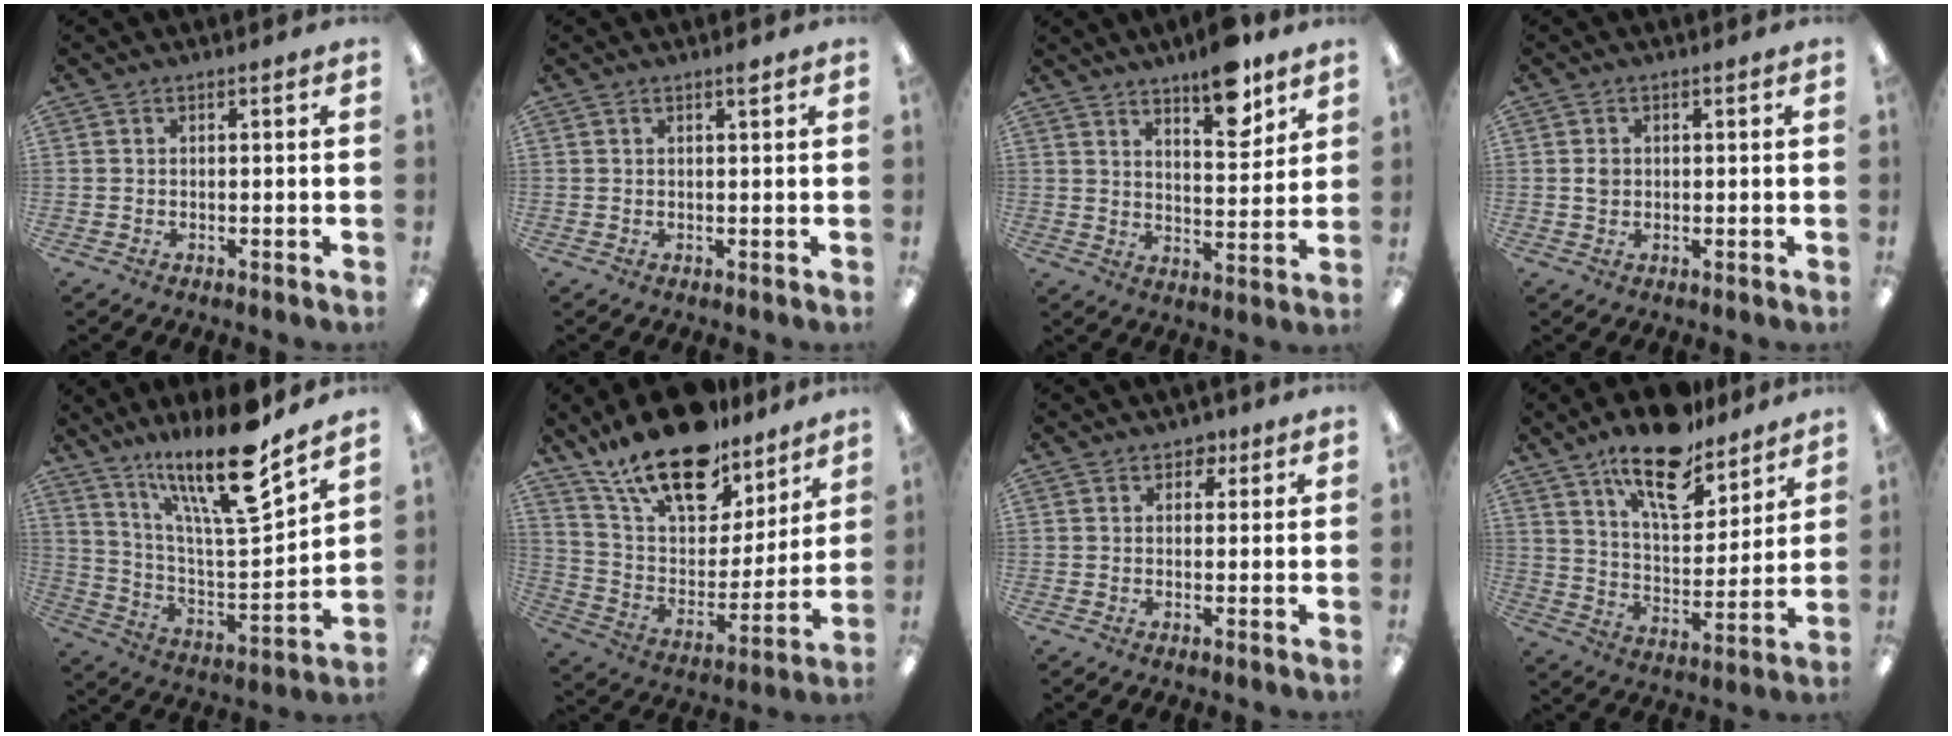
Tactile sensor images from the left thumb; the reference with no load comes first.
{"total": 1.2, "force": [0.9, 0.1, 0.7], "torque": [-0.007, -0.003, 0.014]}
{"total": 11.2, "force": [8.3, 3.7, 6.6], "torque": [-0.076, -0.051, 0.136]}
{"total": 1.8, "force": [0.2, 1.5, 0.8], "torque": [-0.009, 0.002, 0.001]}
{"total": 21.0, "force": [14.9, 4.7, 14.0], "torque": [-0.241, -0.096, 0.245]}
{"total": 20.8, "force": [15.8, 9.0, 10.1], "torque": [-0.191, -0.102, 0.284]}
{"total": 2.9, "force": [1.6, 2.2, 1.0], "torque": [0.002, -0.004, 0.026]}
{"total": 17.3, "force": [13.0, 6.8, 9.2], "torque": [-0.152, -0.073, 0.222]}